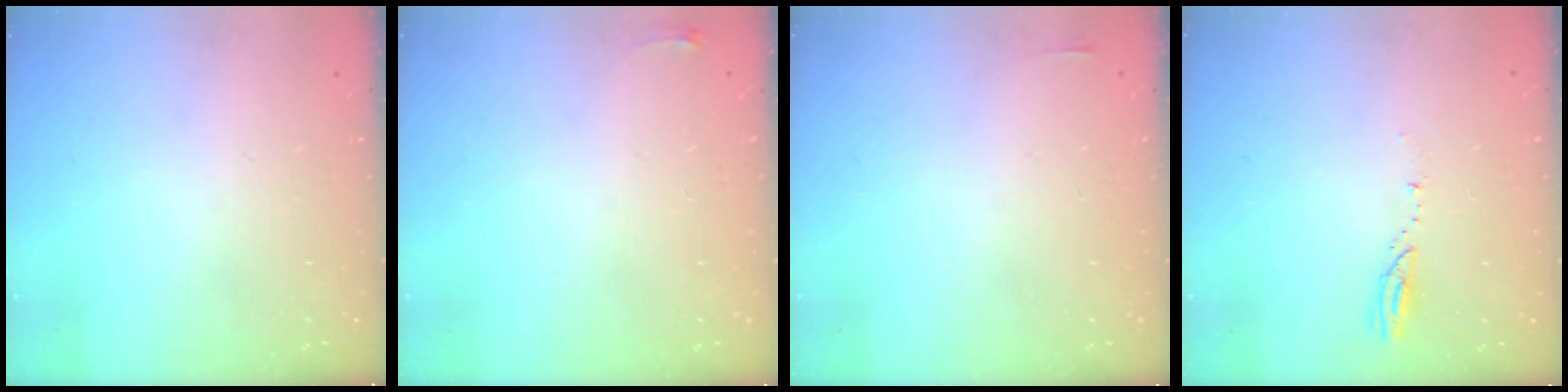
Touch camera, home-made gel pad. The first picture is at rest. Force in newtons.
{"total": 2.6, "press": 2.6, "slide": 0.6}
{"total": 5.8, "press": 1.7, "slide": 5.5}
{"total": 3.7, "press": 3.7, "slide": 0.4}